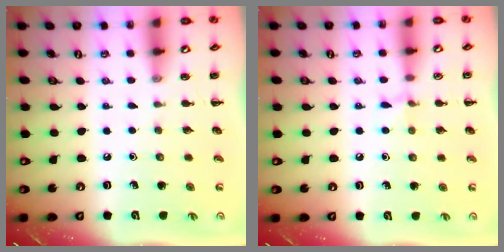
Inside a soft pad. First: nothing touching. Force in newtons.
{"total": 5.1, "press": 4.7, "slide": 1.9}